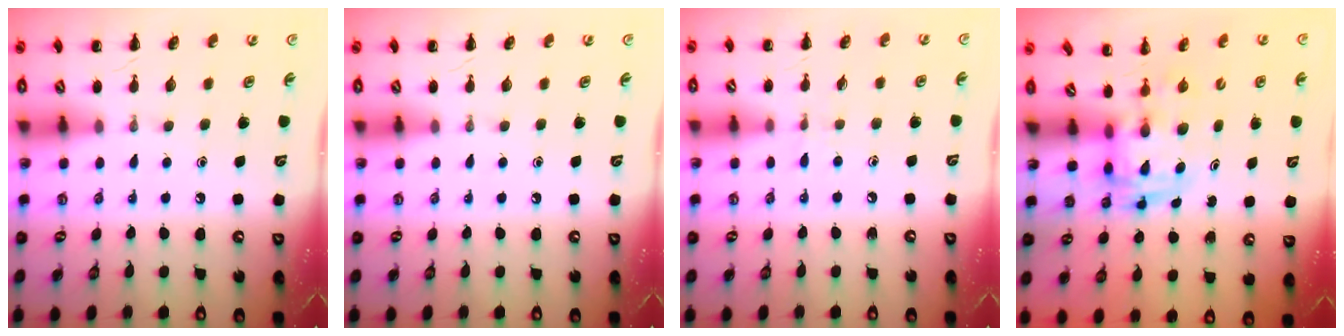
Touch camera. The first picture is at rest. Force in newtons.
{"total": 0.0}
{"total": 2.9, "press": 2.6, "slide": 1.2}
{"total": 2.8, "press": 2.7, "slide": 0.5}